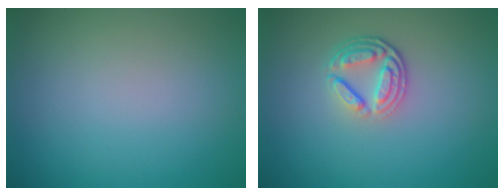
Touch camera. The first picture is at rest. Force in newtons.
{"total": 3.7, "press": 2.7, "slide": 2.4}